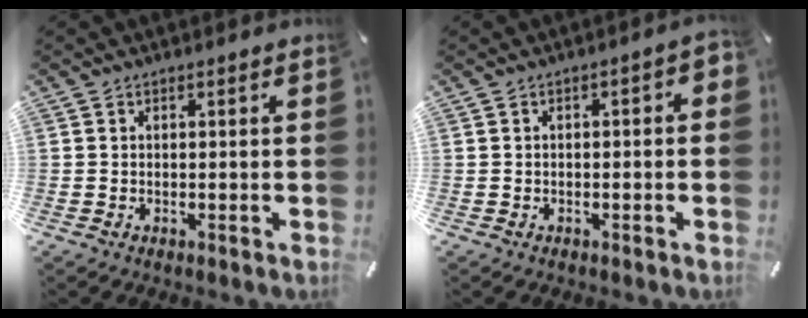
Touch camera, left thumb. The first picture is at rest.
{"total": 2.5, "force": [-1.1, 1.0, 2.0], "torque": [-0.032, 0.008, -0.019]}